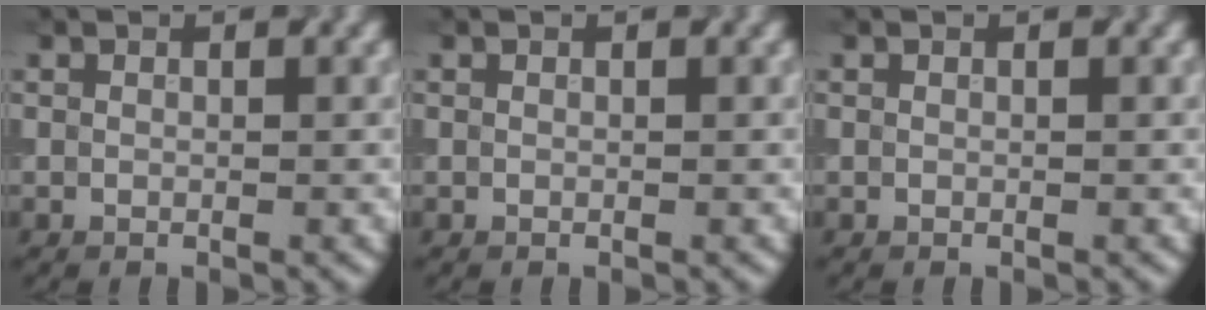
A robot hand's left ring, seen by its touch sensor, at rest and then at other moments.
{"total": 0.0}
{"total": 0.0}